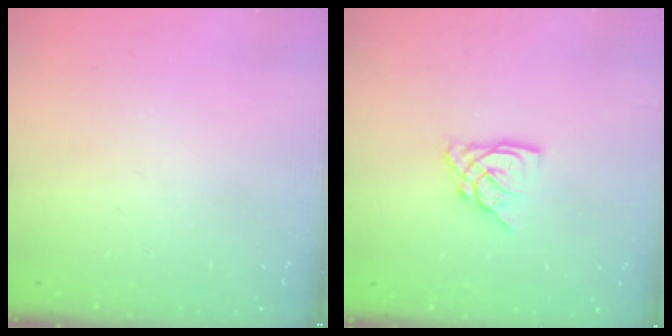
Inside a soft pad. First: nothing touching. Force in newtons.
{"total": 6.4, "press": 6.4, "slide": 0.7}